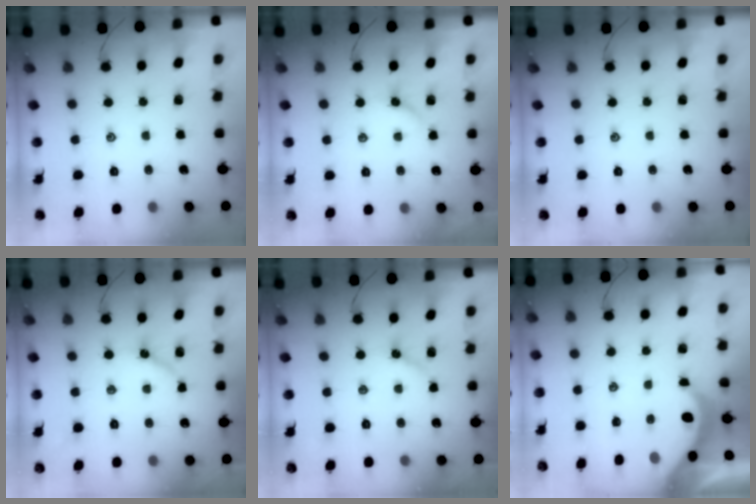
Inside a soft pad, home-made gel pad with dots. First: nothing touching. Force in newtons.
{"total": 5.9, "press": 5.8, "slide": 0.7}
{"total": 0.0}
{"total": 3.3, "press": 3.3, "slide": 0.3}
{"total": 3.0, "press": 2.9, "slide": 0.5}
{"total": 3.9, "press": 3.9, "slide": 0.5}